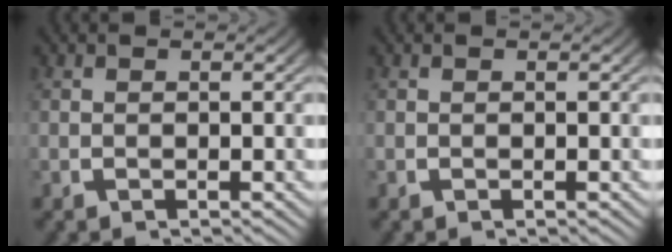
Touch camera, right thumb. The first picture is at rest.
{"total": 0.0}